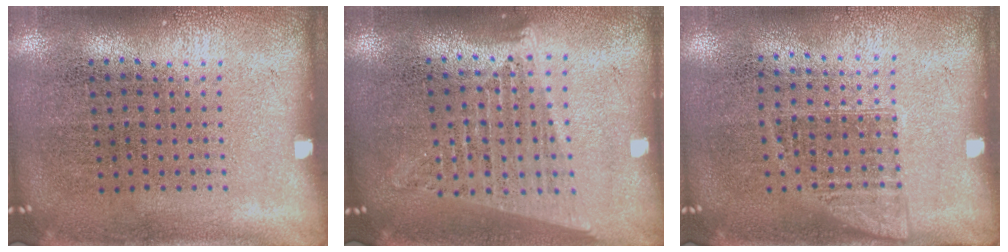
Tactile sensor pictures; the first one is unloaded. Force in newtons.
{"total": 1.8, "press": 1.6, "slide": 0.8}
{"total": 0.9, "press": 0.8, "slide": 0.5}